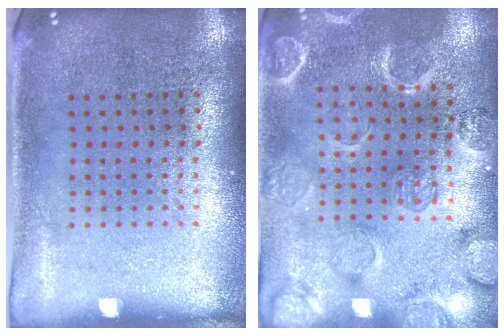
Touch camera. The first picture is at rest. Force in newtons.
{"total": 2.3, "press": 2.3, "slide": 0.5}